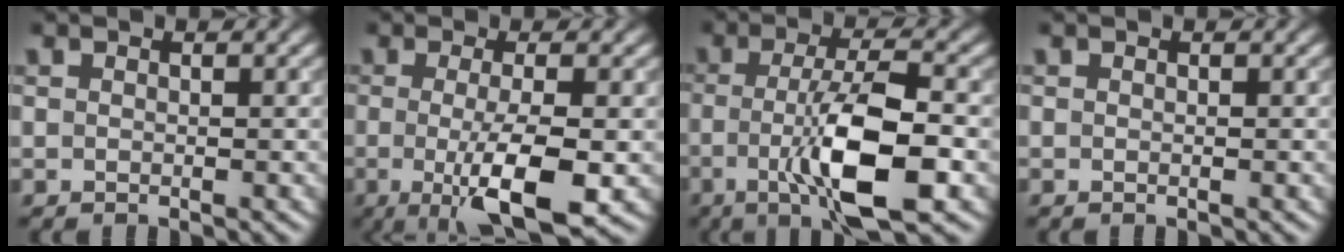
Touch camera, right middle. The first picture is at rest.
{"total": 7.0, "force": [-1.4, 1.7, 6.6], "torque": [-0.105, -0.015, -0.021]}
{"total": 8.9, "force": [-2.2, 2.3, 8.4], "torque": [-0.141, 0.001, -0.042]}
{"total": 0.0}